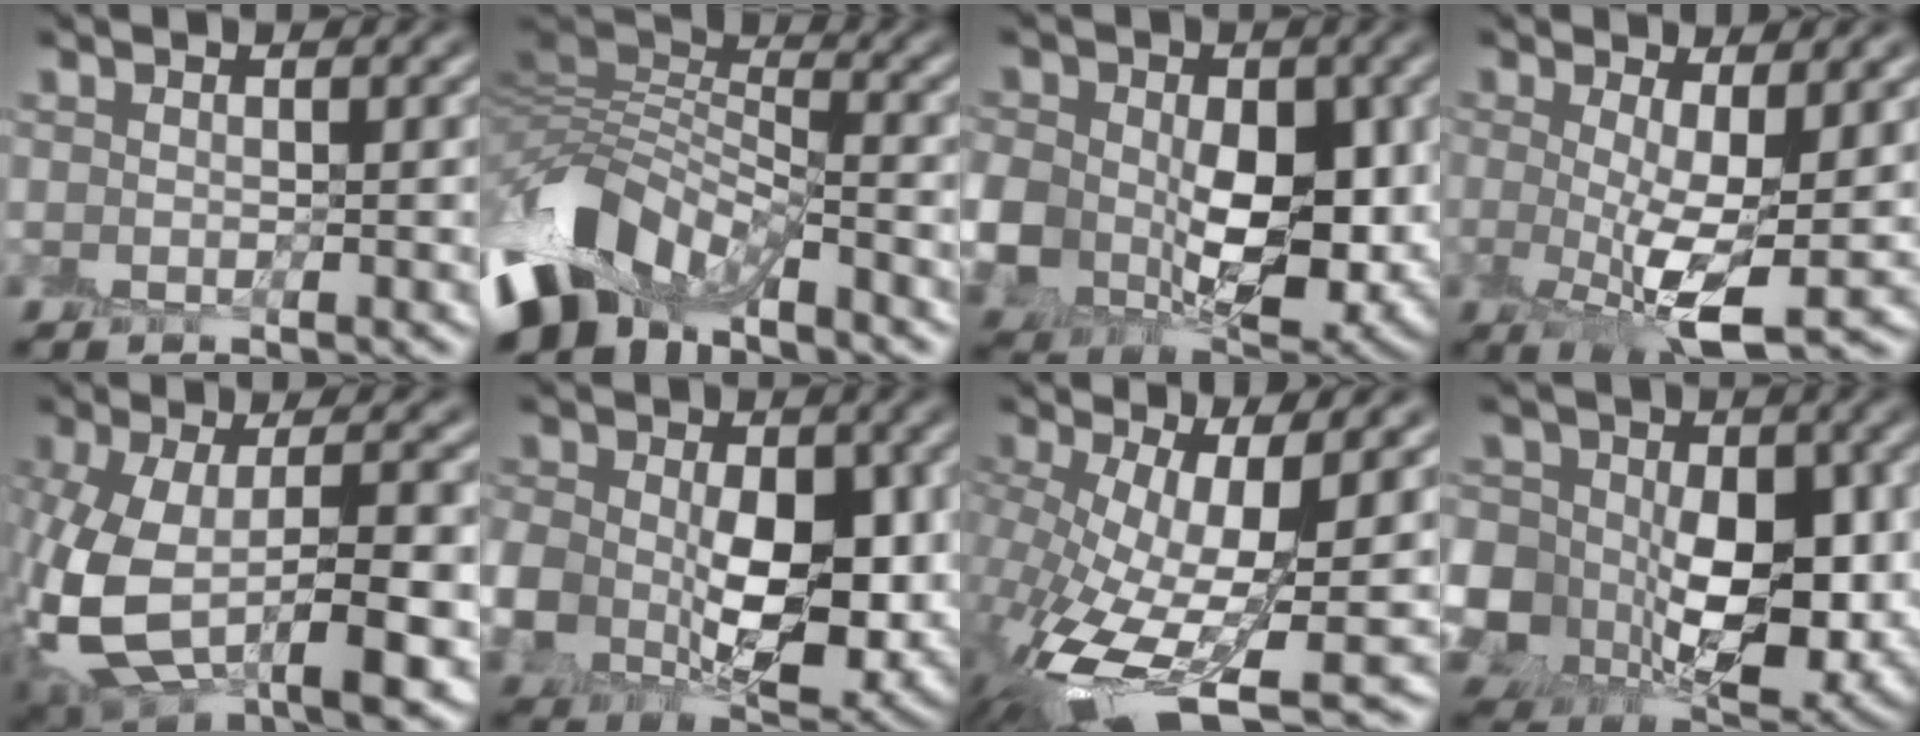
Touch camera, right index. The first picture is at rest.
{"total": 8.4, "force": [-5.5, 4.8, 4.2], "torque": [-0.073, -0.004, -0.110]}
{"total": 12.4, "force": [-0.4, 8.7, 8.9], "torque": [-0.170, -0.032, 0.009]}
{"total": 6.4, "force": [0.1, 1.9, 6.1], "torque": [-0.095, -0.012, 0.007]}
{"total": 12.5, "force": [-3.2, 6.0, 10.5], "torque": [-0.227, -0.033, -0.039]}
{"total": 11.1, "force": [-0.6, 7.3, 8.3], "torque": [-0.145, -0.026, 0.005]}
{"total": 11.5, "force": [-2.5, 3.9, 10.5], "torque": [-0.210, -0.021, -0.035]}
{"total": 15.8, "force": [-0.4, 12.5, 9.7], "torque": [-0.175, -0.025, 0.007]}